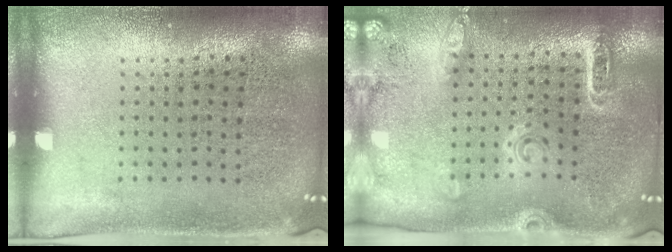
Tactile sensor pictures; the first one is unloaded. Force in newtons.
{"total": 1.8, "press": 1.7, "slide": 0.4}